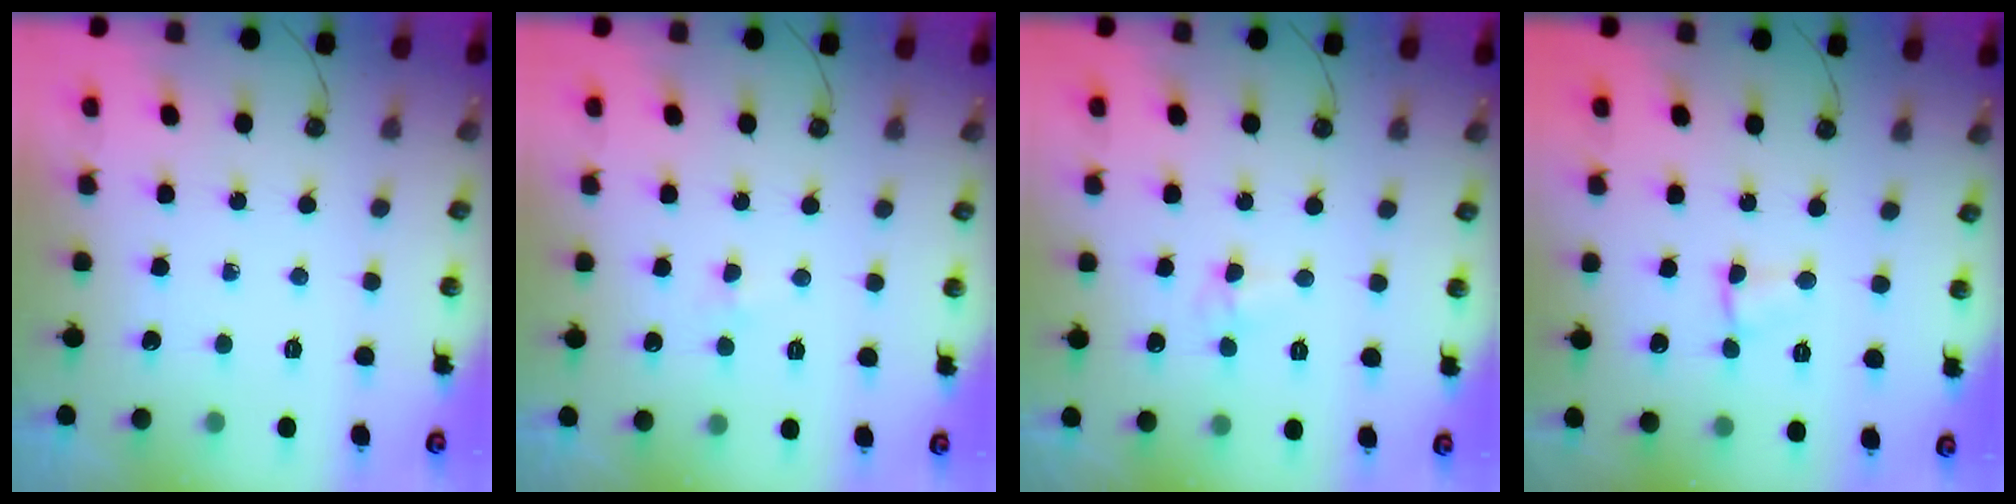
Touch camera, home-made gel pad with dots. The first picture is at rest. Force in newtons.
{"total": 3.0, "press": 2.9, "slide": 0.6}
{"total": 3.0, "press": 2.8, "slide": 1.1}
{"total": 3.0, "press": 1.2, "slide": 2.7}